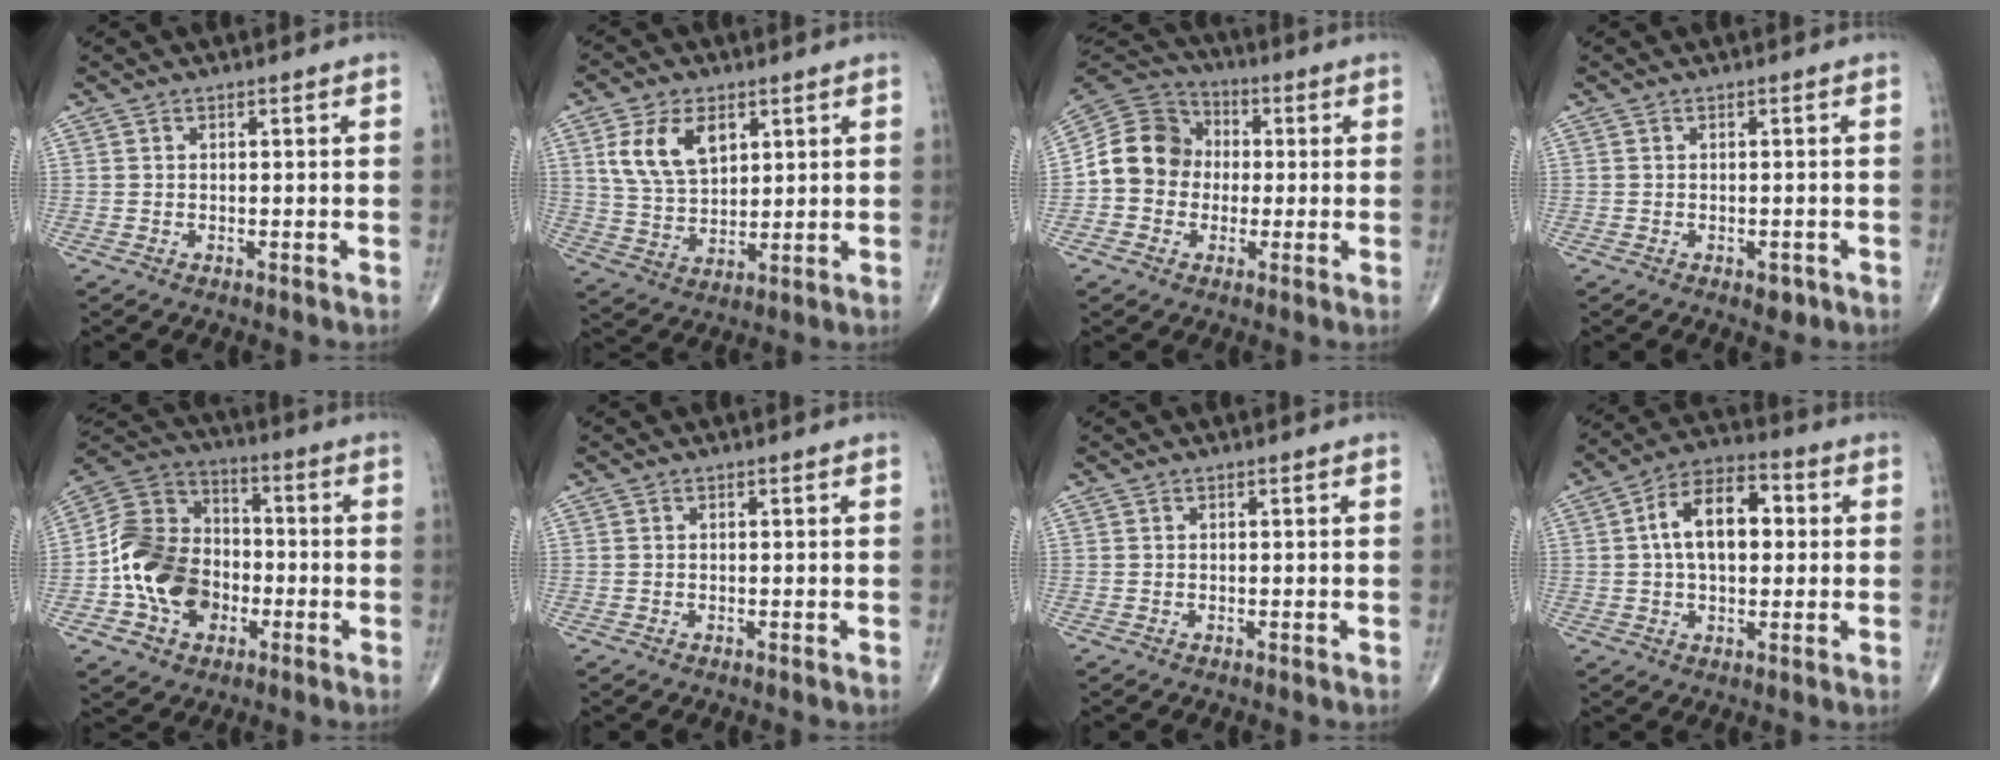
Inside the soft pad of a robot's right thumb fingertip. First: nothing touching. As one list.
[{"total": 11.1, "force": [4.3, 6.9, 7.6], "torque": [-0.125, -0.013, 0.088]}, {"total": 11.9, "force": [-0.6, 10.6, 5.5], "torque": [-0.079, 0.034, -0.022]}, {"total": 1.9, "force": [-0.9, 1.2, 1.2], "torque": [-0.007, 0.001, -0.008]}, {"total": 16.4, "force": [-3.9, 12.5, 9.8], "torque": [-0.148, 0.035, -0.075]}, {"total": 0.0}, {"total": 0.0}, {"total": 12.9, "force": [1.8, 7.6, 10.3], "torque": [-0.154, 0.025, 0.021]}]